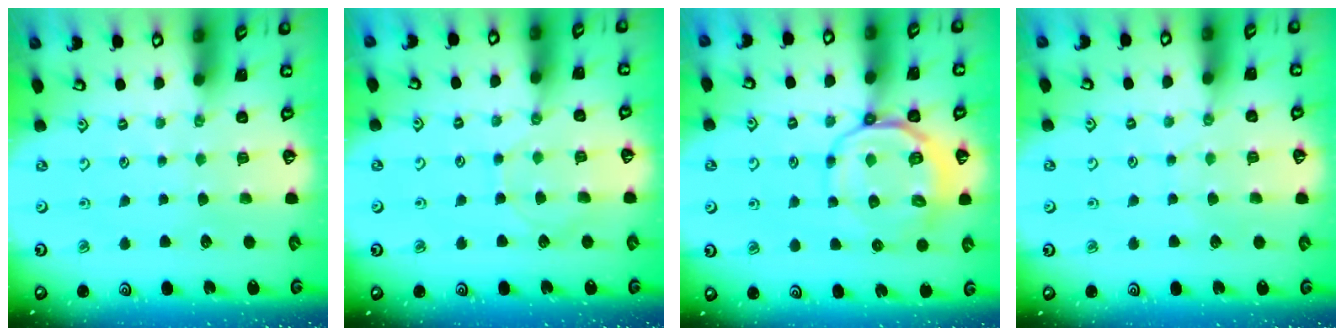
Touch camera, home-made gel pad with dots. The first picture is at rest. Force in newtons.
{"total": 6.2, "press": 6.1, "slide": 0.7}
{"total": 11.9, "press": 11.7, "slide": 2.4}
{"total": 2.8, "press": 2.7, "slide": 0.5}